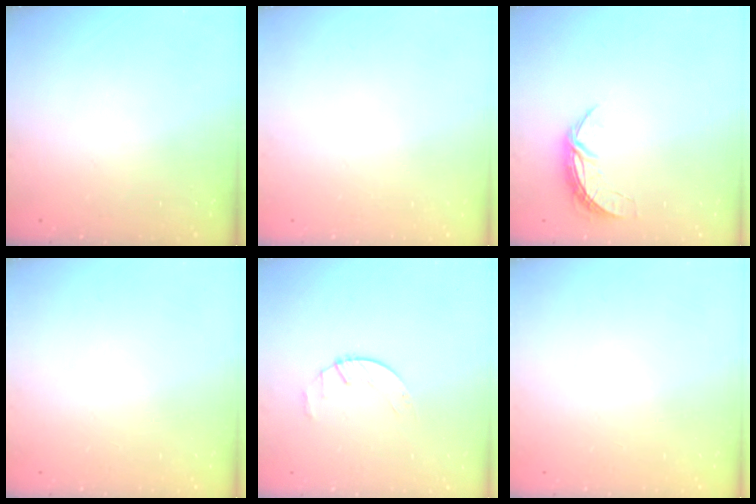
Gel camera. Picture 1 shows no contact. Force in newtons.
{"total": 0.0}
{"total": 6.5, "press": 6.5, "slide": 0.4}
{"total": 0.0}
{"total": 2.2, "press": 2.2, "slide": 0.4}
{"total": 0.0}